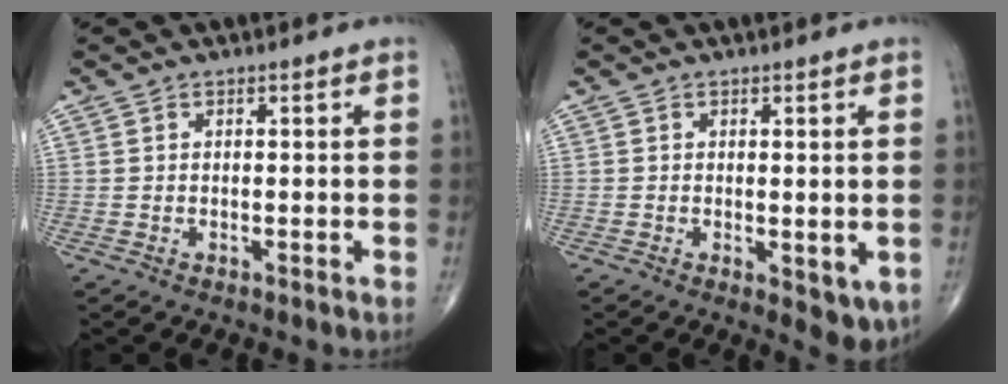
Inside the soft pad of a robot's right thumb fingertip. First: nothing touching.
{"total": 4.9, "force": [-0.9, 2.2, 4.2], "torque": [-0.043, -0.011, -0.006]}